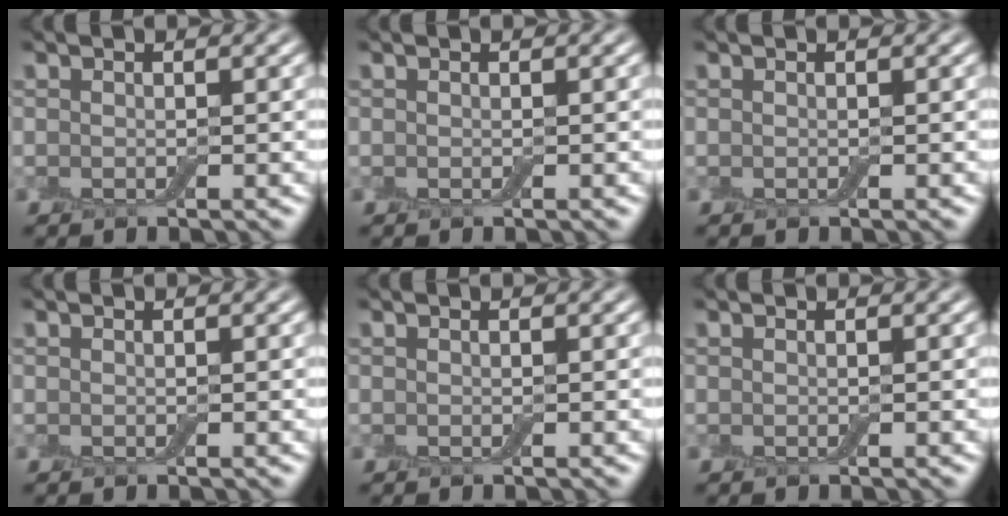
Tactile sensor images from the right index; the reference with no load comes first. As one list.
[{"total": 0.0}, {"total": 0.0}, {"total": 0.0}, {"total": 0.0}, {"total": 0.0}]